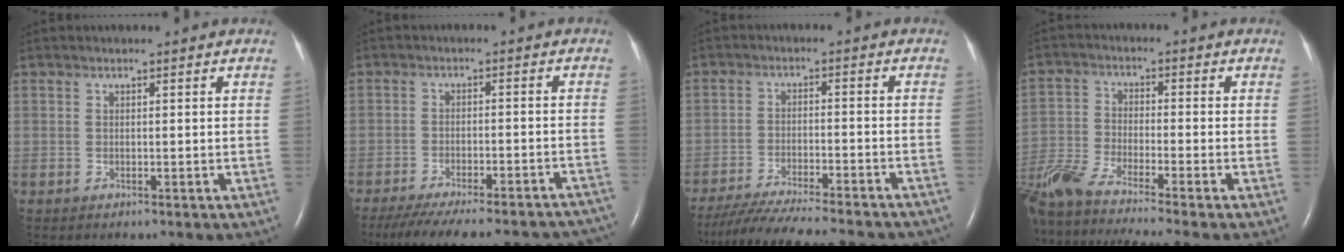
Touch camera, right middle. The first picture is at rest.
{"total": 23.6, "force": [-21.0, 5.1, 9.6], "torque": [-0.135, -0.021, -0.266]}
{"total": 20.4, "force": [-18.1, 2.3, 9.1], "torque": [-0.145, -0.035, -0.257]}
{"total": 14.5, "force": [-12.4, -0.9, 7.5], "torque": [-0.157, -0.024, -0.220]}